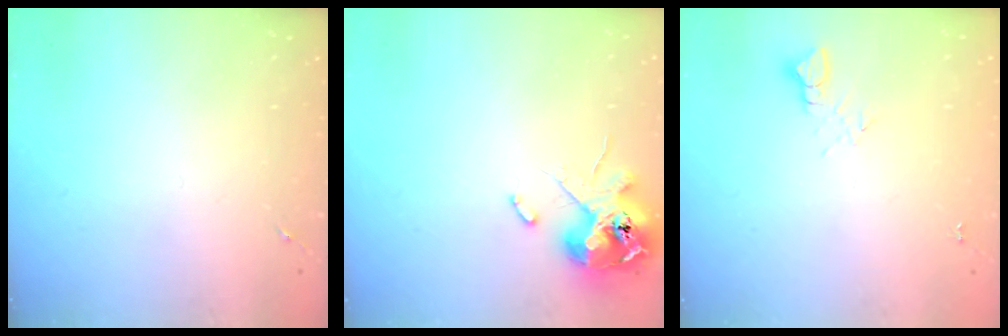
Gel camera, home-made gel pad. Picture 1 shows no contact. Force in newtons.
{"total": 12.7, "press": 12.5, "slide": 2.1}
{"total": 4.2, "press": 4.2, "slide": 0.4}